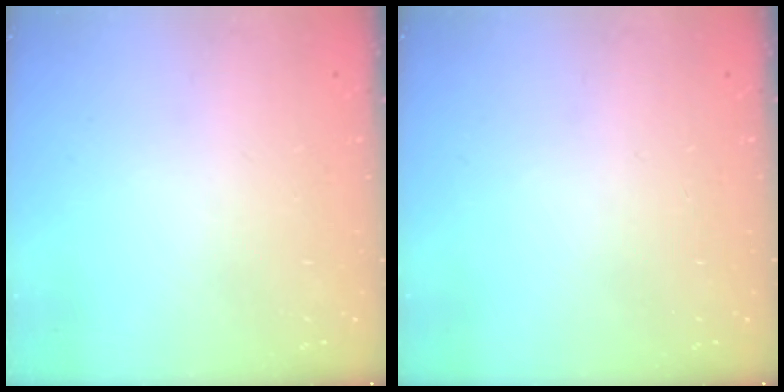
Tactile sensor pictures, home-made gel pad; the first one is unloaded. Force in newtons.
{"total": 0.0}